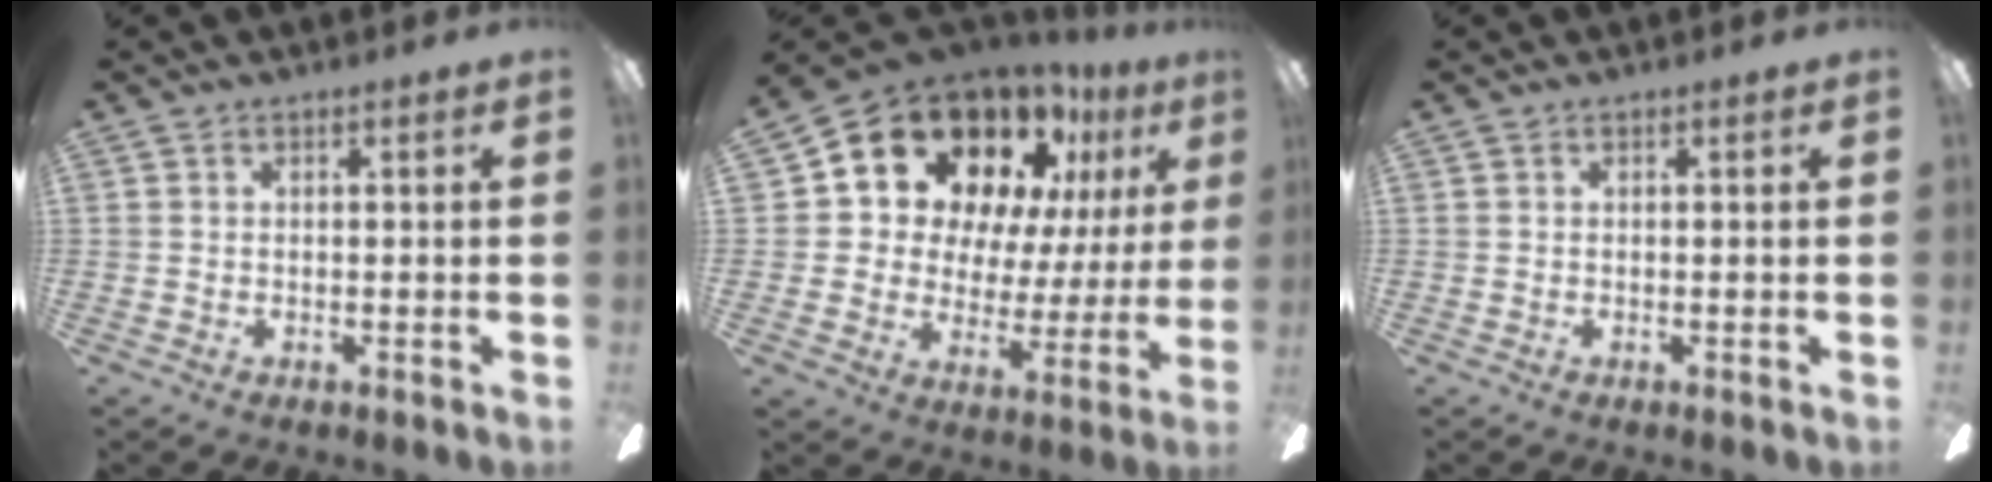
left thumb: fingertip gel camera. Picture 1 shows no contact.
{"total": 18.1, "force": [13.1, 10.0, 7.5], "torque": [-0.143, -0.081, 0.238]}
{"total": 0.0}